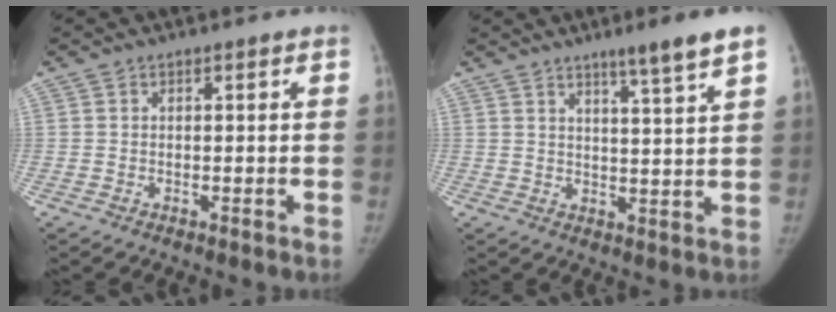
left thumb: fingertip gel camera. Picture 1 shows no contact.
{"total": 7.2, "force": [4.9, -0.4, 5.3], "torque": [-0.080, -0.033, 0.075]}